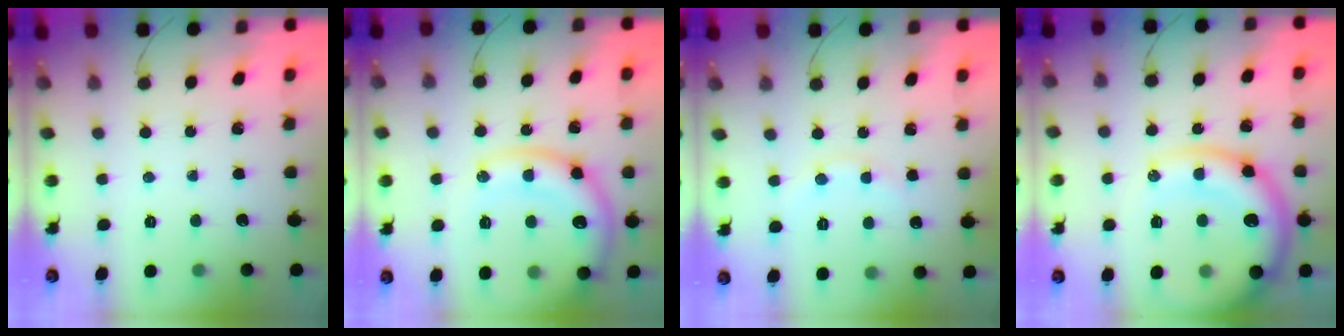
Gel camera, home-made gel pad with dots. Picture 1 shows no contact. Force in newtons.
{"total": 15.4, "press": 15.1, "slide": 2.5}
{"total": 8.4, "press": 8.3, "slide": 1.3}
{"total": 20.8, "press": 20.3, "slide": 4.3}